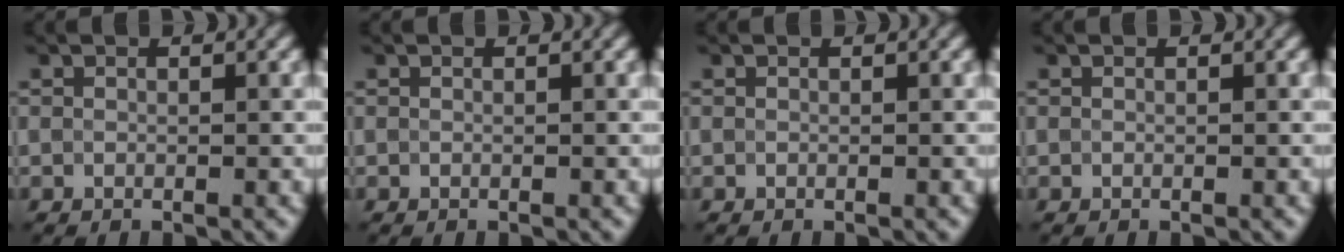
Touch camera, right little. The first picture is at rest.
{"total": 0.0}
{"total": 0.0}
{"total": 0.0}